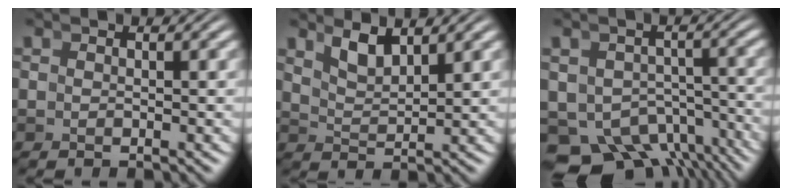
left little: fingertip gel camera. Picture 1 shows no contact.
{"total": 2.4, "force": [2.0, 0.3, 1.3], "torque": [-0.021, -0.006, 0.037]}
{"total": 12.3, "force": [-7.4, 8.4, 5.1], "torque": [-0.086, -0.060, -0.101]}